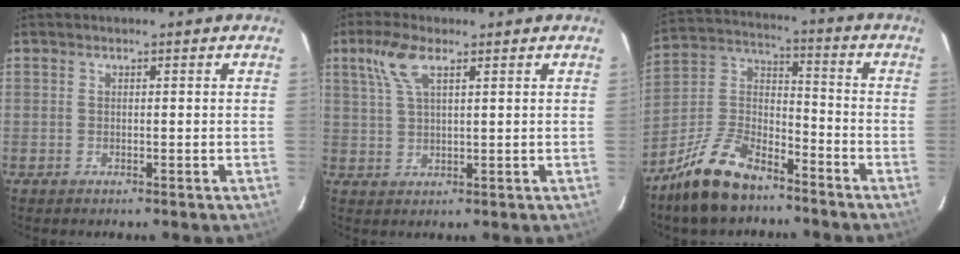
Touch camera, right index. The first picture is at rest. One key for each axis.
{"total": 6.0, "fx": 3.1, "fy": 2.0, "fz": 4.7, "tx": -0.102, "ty": 0.013, "tz": 0.063}
{"total": 15.1, "fx": -10.4, "fy": 6.9, "fz": 8.5, "tx": -0.188, "ty": 0.018, "tz": -0.193}